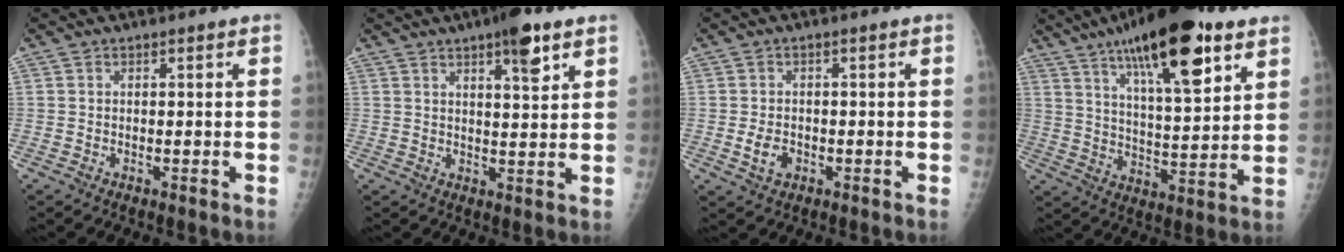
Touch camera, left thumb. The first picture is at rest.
{"total": 7.2, "force": [4.3, 1.8, 5.6], "torque": [-0.072, -0.020, 0.060]}
{"total": 3.5, "force": [-1.0, 2.5, 2.2], "torque": [-0.034, 0.002, -0.013]}
{"total": 21.3, "force": [11.9, 6.3, 16.5], "torque": [-0.243, -0.038, 0.192]}